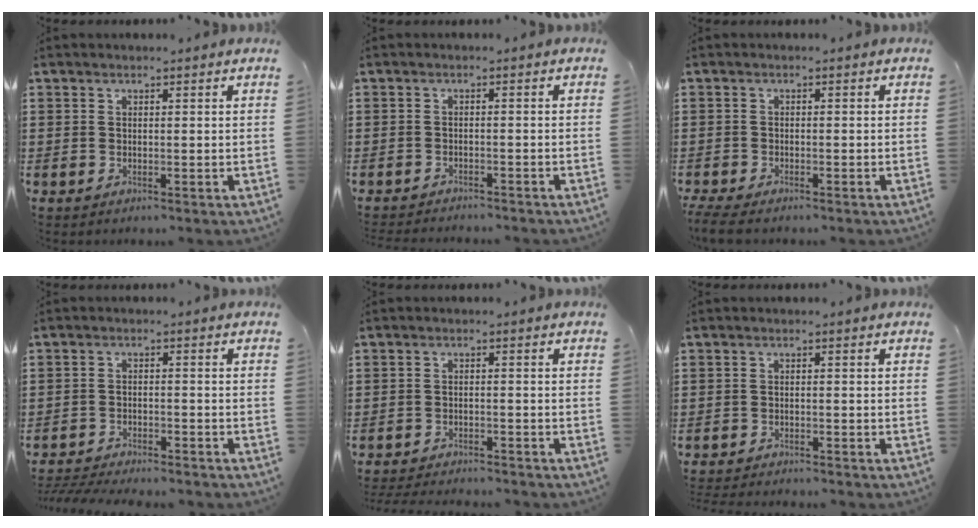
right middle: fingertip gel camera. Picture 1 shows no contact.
{"total": 1.4, "force": [-1.4, -0.1, 0.0], "torque": [-0.005, 0.000, -0.028]}
{"total": 1.8, "force": [-1.6, 0.1, 0.8], "torque": [-0.023, -0.005, -0.033]}
{"total": 3.7, "force": [-3.6, 0.1, 0.5], "torque": [-0.019, -0.003, -0.077]}
{"total": 2.7, "force": [-2.7, 0.0, 0.3], "torque": [-0.009, -0.003, -0.055]}
{"total": 1.8, "force": [-1.8, -0.1, 0.1], "torque": [-0.007, -0.003, -0.037]}